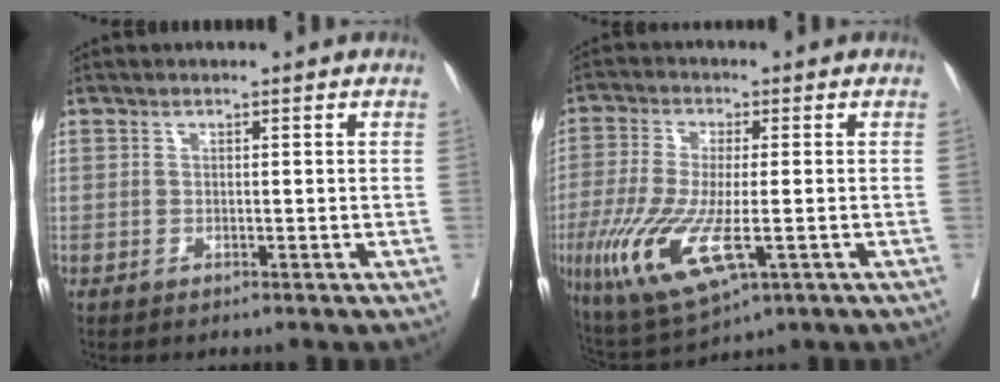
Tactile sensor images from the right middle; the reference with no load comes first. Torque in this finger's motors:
{"motor_torque": [1.90, -0.23, 0.93, 0.20]}